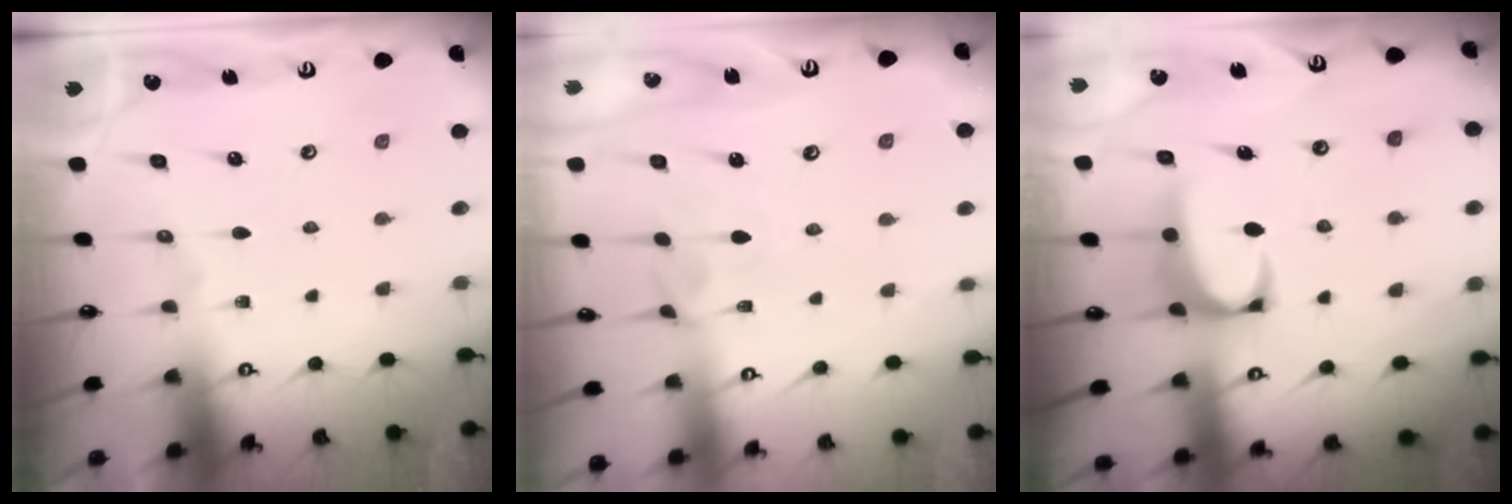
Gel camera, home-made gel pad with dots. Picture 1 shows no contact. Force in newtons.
{"total": 3.6, "press": 3.6, "slide": 0.5}
{"total": 2.4, "press": 2.2, "slide": 0.9}